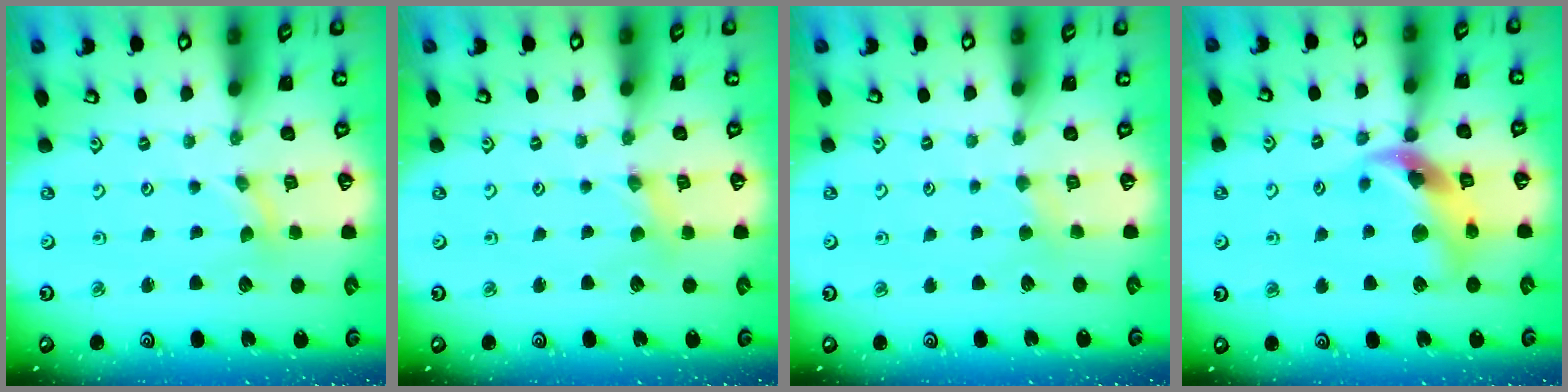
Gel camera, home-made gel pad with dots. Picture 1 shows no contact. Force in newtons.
{"total": 1.4, "press": 1.3, "slide": 0.3}
{"total": 2.2, "press": 2.2, "slide": 0.4}
{"total": 13.0, "press": 12.9, "slide": 1.8}